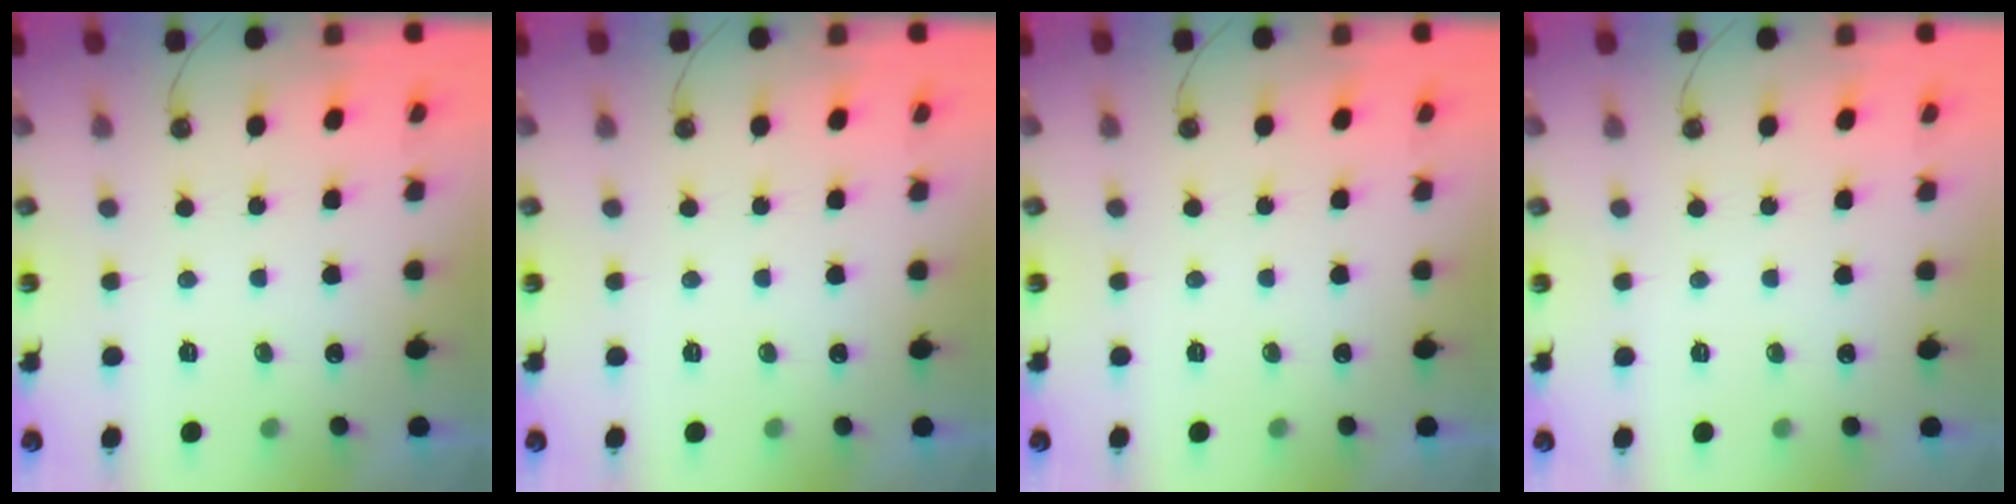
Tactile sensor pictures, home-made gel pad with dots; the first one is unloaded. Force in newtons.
{"total": 0.0}
{"total": 0.0}
{"total": 0.0}